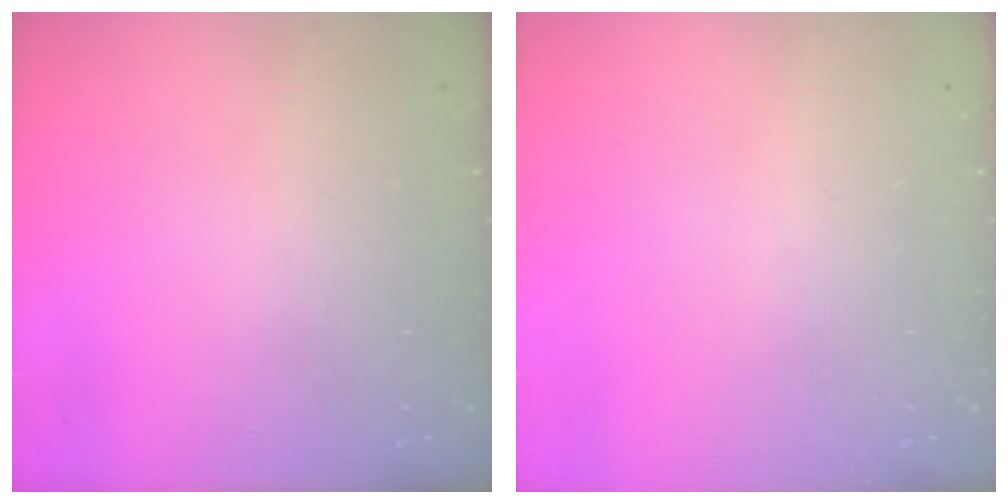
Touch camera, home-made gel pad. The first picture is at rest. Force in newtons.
{"total": 0.0}